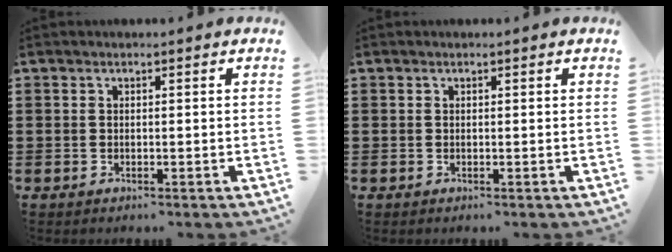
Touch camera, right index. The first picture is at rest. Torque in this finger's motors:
{"motor_torque": [-0.31, 0.20, 0.00, 0.01]}